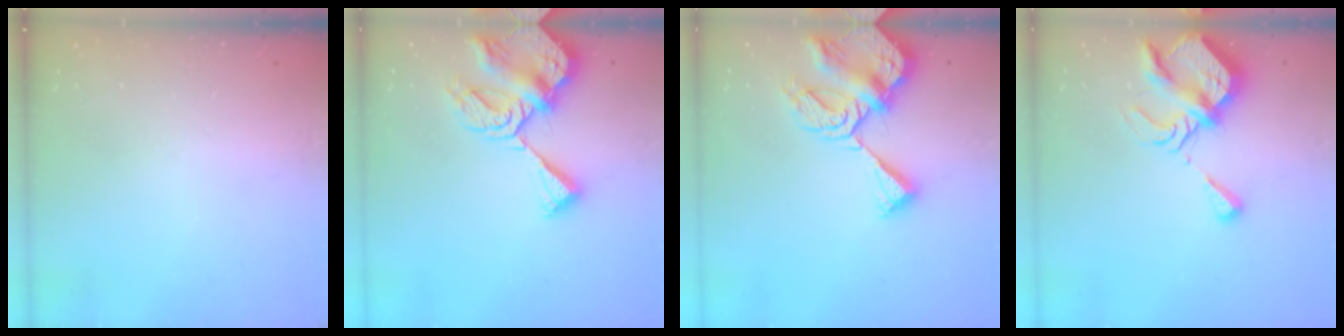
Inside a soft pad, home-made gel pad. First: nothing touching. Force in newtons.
{"total": 11.2, "press": 11.2, "slide": 1.3}
{"total": 11.2, "press": 11.2, "slide": 1.3}
{"total": 12.1, "press": 12.1, "slide": 0.9}